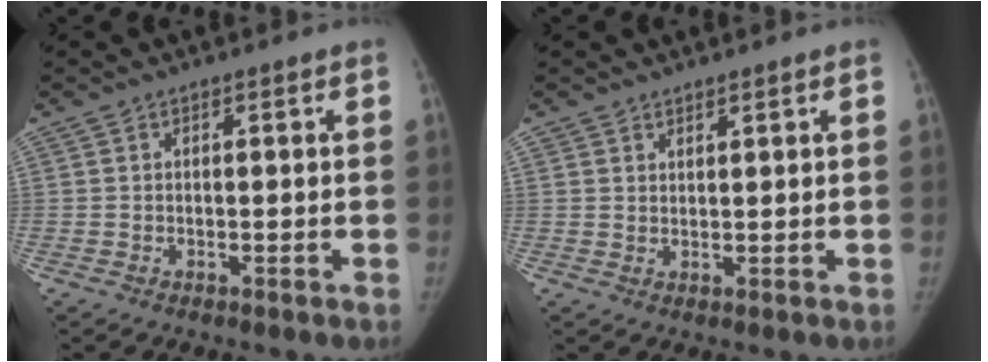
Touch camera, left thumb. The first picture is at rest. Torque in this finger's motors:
{"motor_torque": [-0.20, 0.11, -0.26, 0.13, -0.02]}